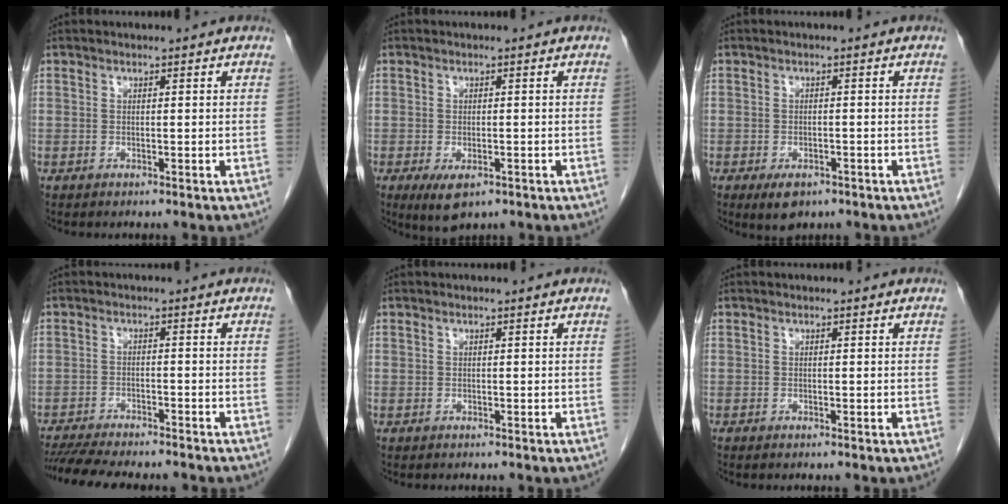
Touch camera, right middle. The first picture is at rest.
{"total": 4.3, "force": [-2.2, 1.9, 3.2], "torque": [-0.056, -0.008, -0.027]}
{"total": 3.9, "force": [-2.4, 2.0, 2.3], "torque": [-0.040, -0.005, -0.030]}
{"total": 12.5, "force": [-11.2, 1.8, 5.4], "torque": [-0.083, -0.013, -0.159]}
{"total": 0.0}
{"total": 0.0}